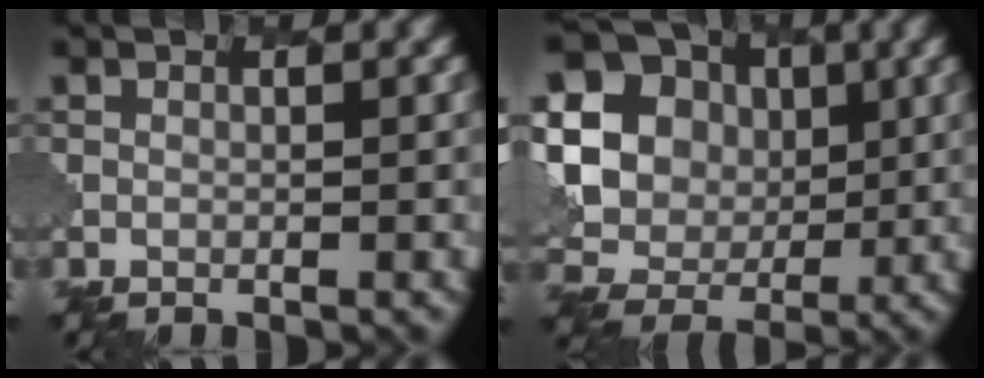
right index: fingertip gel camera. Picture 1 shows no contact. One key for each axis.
{"total": 15.7, "fx": 3.3, "fy": 14.1, "fz": 6.0, "tx": -0.171, "ty": 0.027, "tz": 0.042}